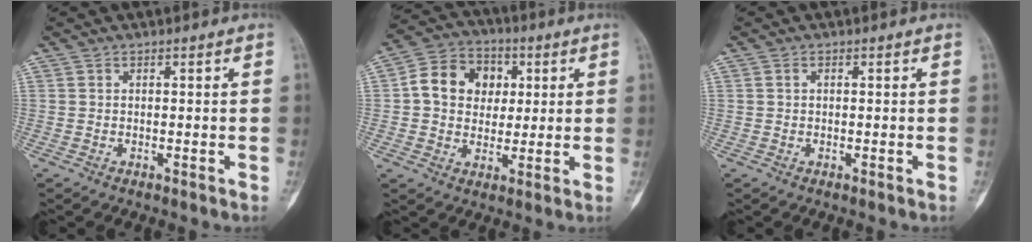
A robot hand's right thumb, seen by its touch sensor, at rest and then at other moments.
{"total": 11.9, "force": [2.0, 9.8, 6.5], "torque": [-0.075, 0.012, 0.025]}
{"total": 0.6, "force": [0.1, 0.4, 0.4], "torque": [-0.008, 0.001, 0.001]}